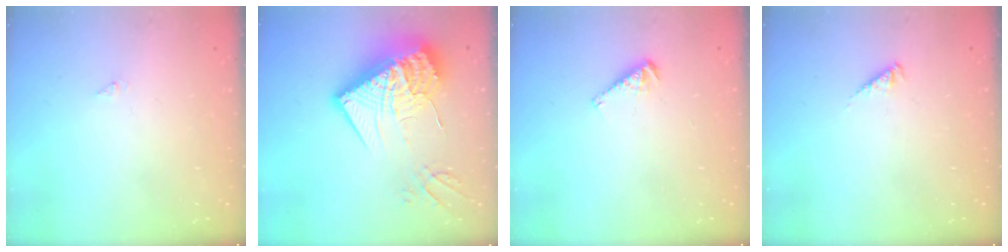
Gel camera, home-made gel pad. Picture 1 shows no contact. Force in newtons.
{"total": 23.9, "press": 23.8, "slide": 2.2}
{"total": 5.0, "press": 4.9, "slide": 0.7}
{"total": 2.9, "press": 2.9, "slide": 0.5}